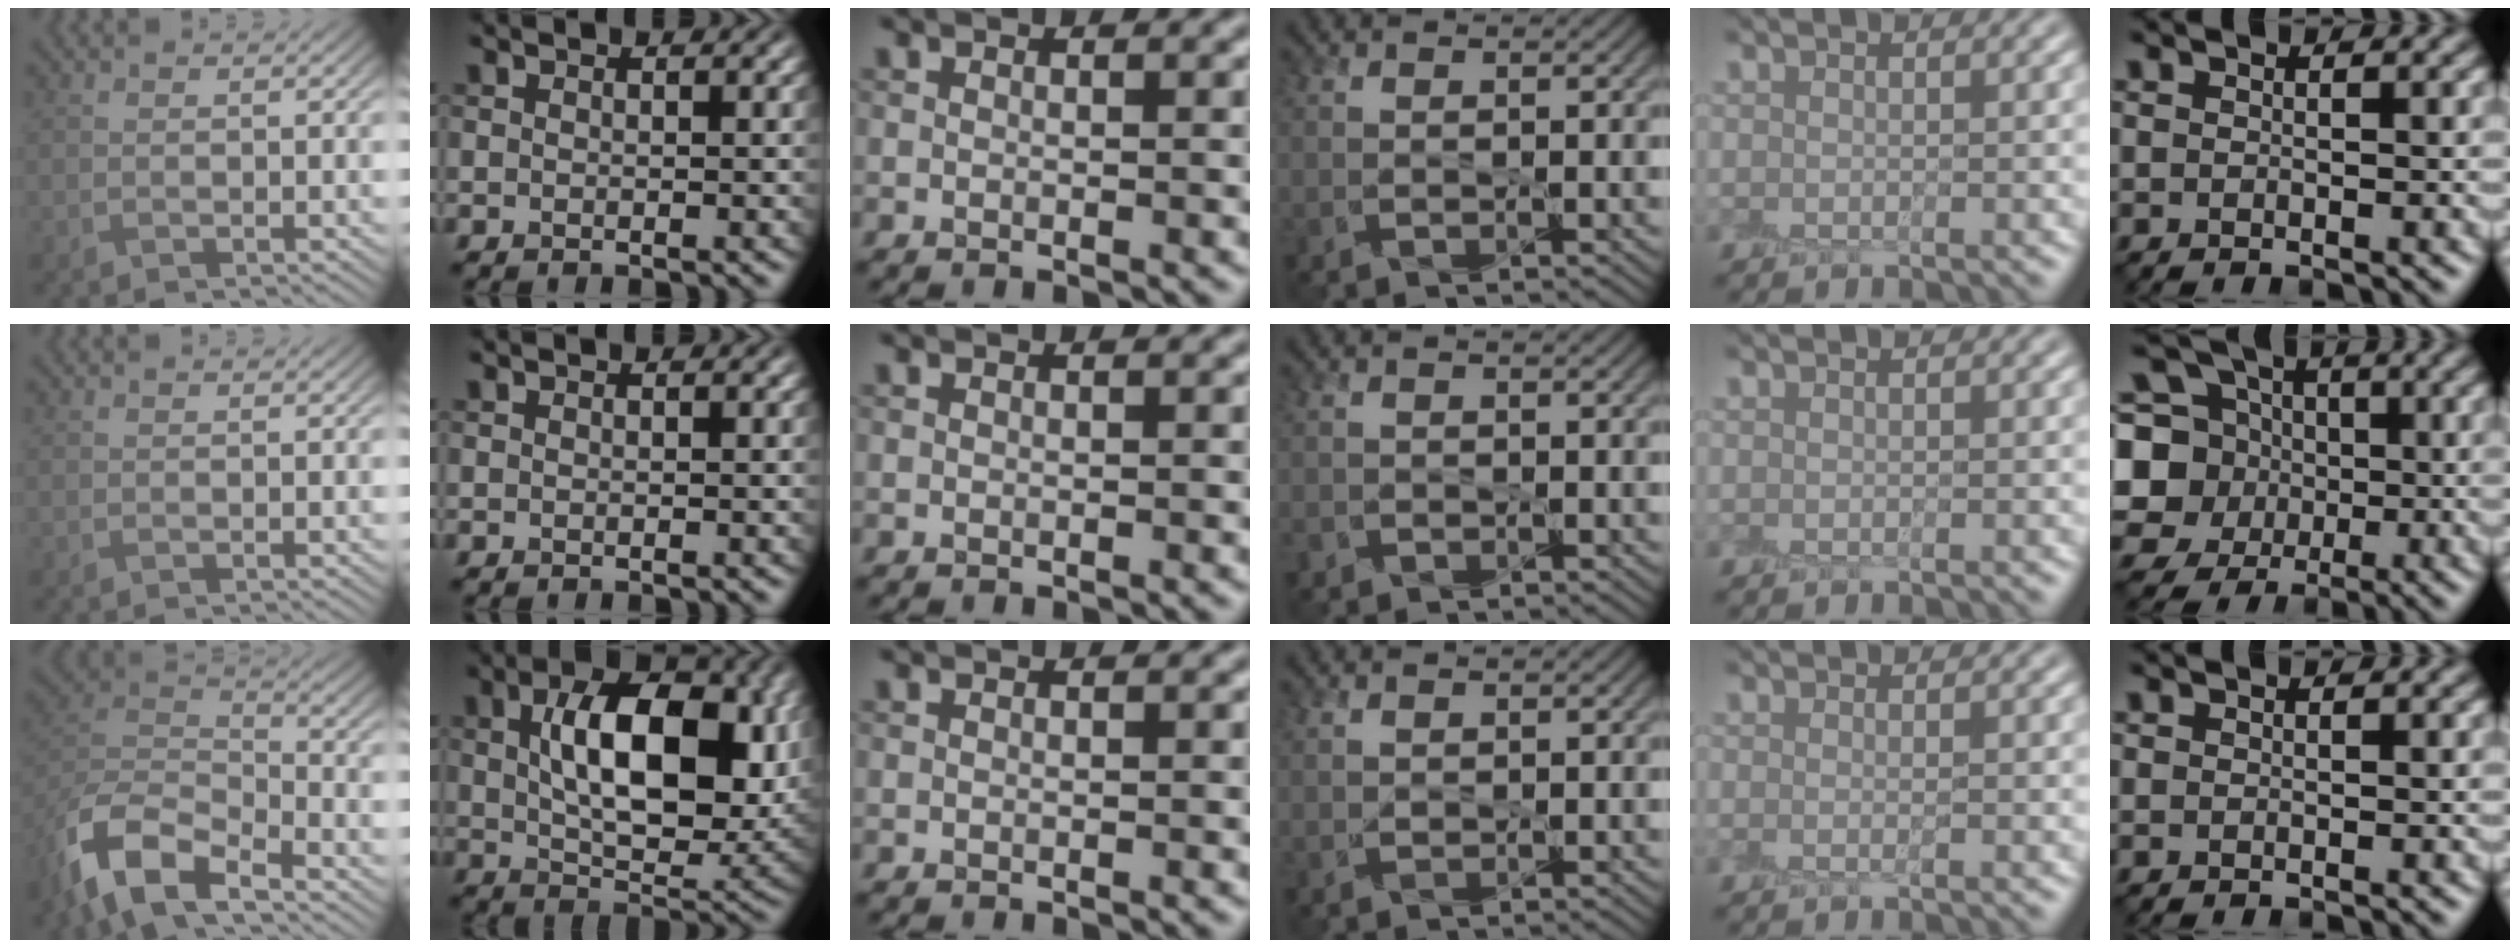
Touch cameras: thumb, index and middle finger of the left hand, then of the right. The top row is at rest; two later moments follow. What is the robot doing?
{"motion": "peel", "object": "shipping label"}